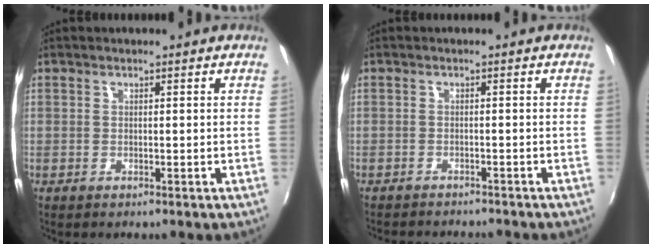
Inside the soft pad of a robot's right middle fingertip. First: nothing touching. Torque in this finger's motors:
{"motor_torque": [0.92, -1.22, 0.07, 0.02]}